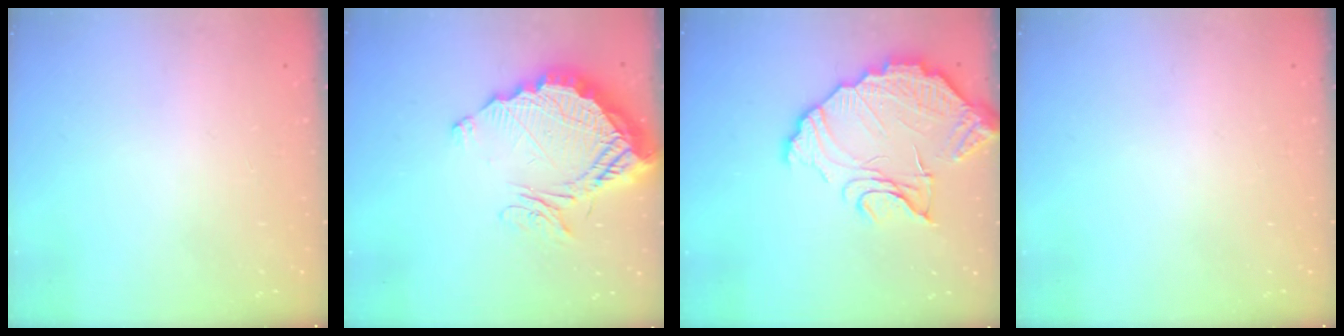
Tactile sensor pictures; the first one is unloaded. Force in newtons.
{"total": 15.2, "press": 15.2, "slide": 1.3}
{"total": 14.8, "press": 14.7, "slide": 1.3}
{"total": 0.0}